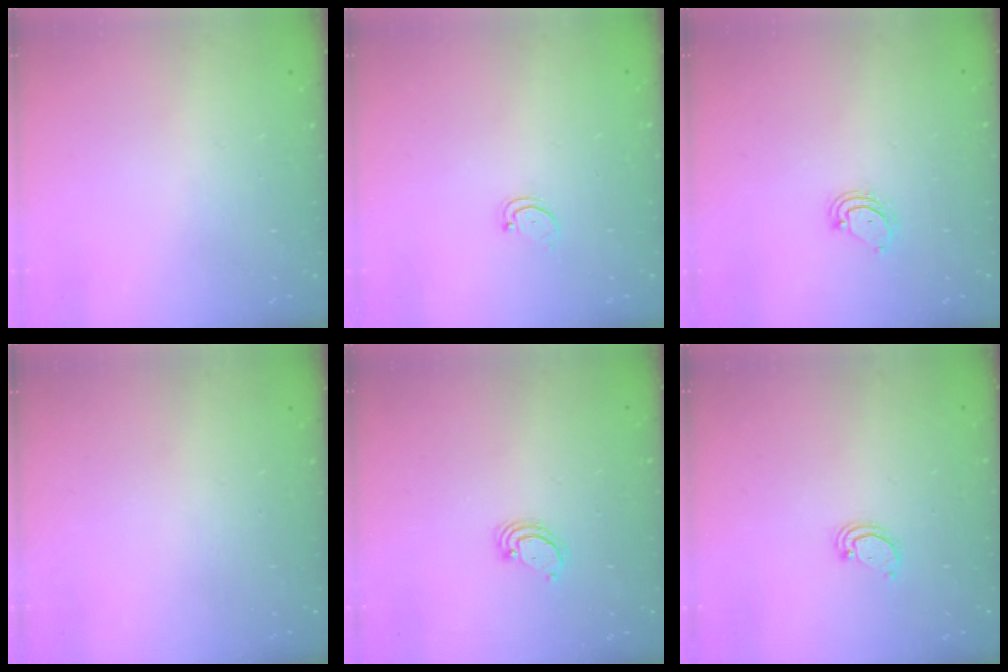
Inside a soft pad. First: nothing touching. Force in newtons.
{"total": 1.5, "press": 1.5, "slide": 0.3}
{"total": 4.2, "press": 4.1, "slide": 0.5}
{"total": 0.0}
{"total": 2.6, "press": 2.6, "slide": 0.2}
{"total": 2.2, "press": 2.2, "slide": 0.1}